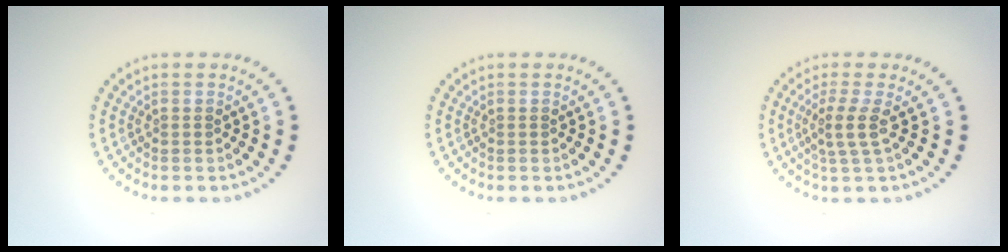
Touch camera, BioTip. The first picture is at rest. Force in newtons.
{"total": 0.0}
{"total": 2.3, "press": 1.7, "slide": 1.5}